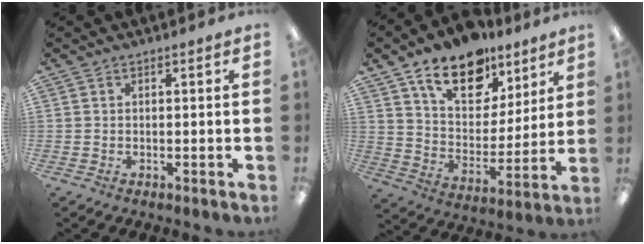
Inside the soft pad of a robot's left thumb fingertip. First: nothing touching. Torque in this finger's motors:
{"motor_torque": [0.57, 0.65, 1.45, -1.33, 0.17]}